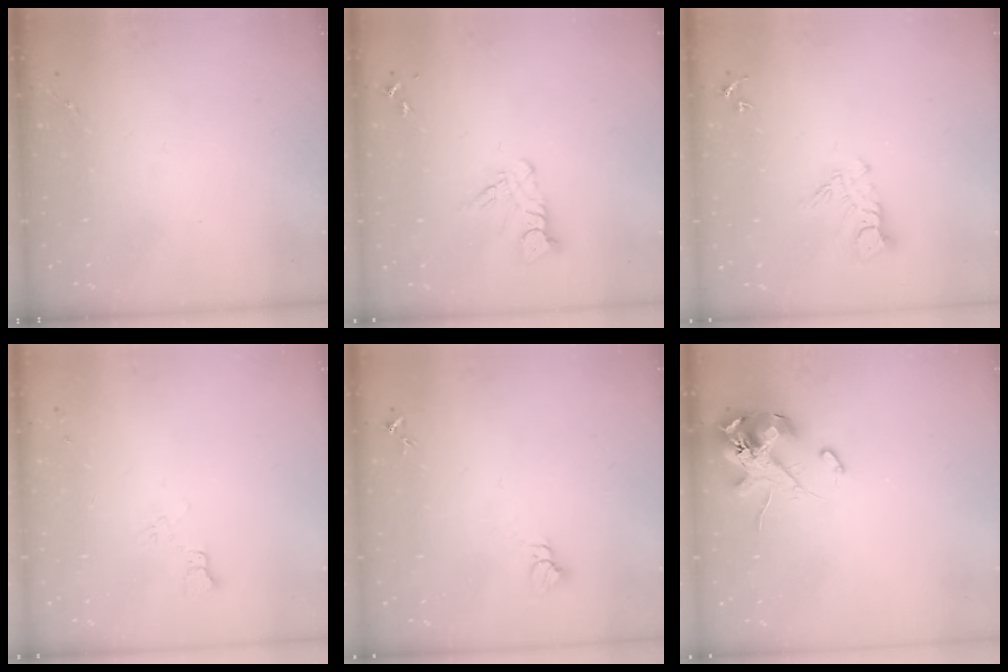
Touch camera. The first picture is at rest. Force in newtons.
{"total": 7.0, "press": 7.0, "slide": 0.7}
{"total": 7.7, "press": 7.7, "slide": 0.7}
{"total": 5.3, "press": 5.3, "slide": 0.4}
{"total": 2.8, "press": 2.8, "slide": 0.1}
{"total": 13.6, "press": 13.5, "slide": 1.9}